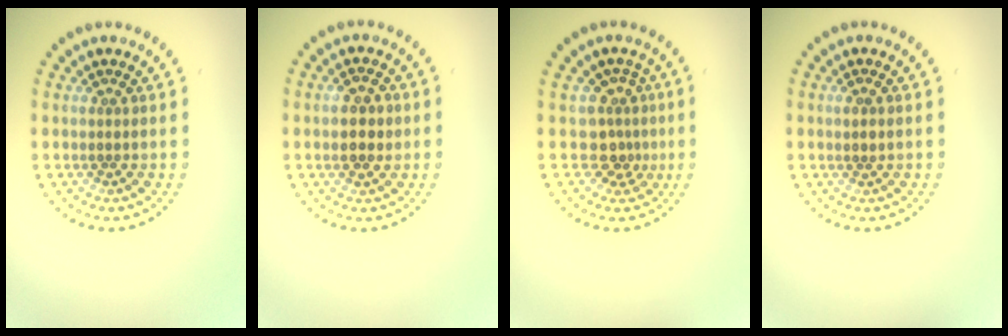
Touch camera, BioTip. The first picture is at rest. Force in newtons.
{"total": 2.8, "press": 2.8, "slide": 0.1}
{"total": 2.5, "press": 1.8, "slide": 1.7}
{"total": 0.5, "press": 0.4, "slide": 0.3}